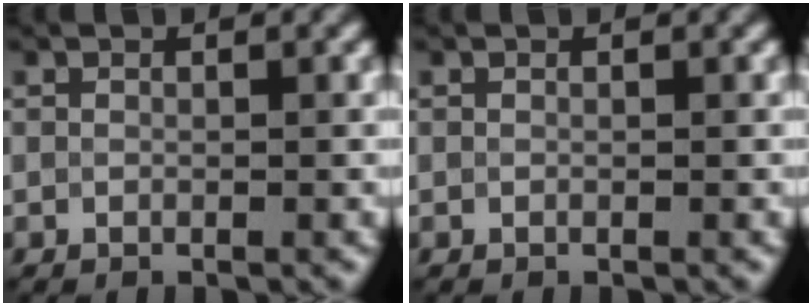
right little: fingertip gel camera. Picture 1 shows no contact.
{"total": 0.0}